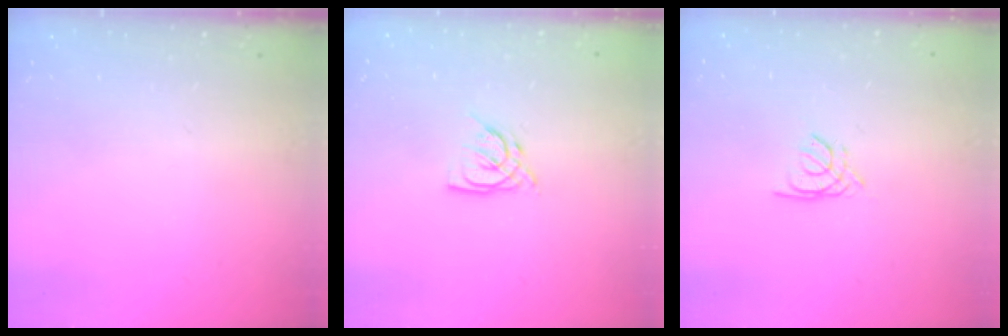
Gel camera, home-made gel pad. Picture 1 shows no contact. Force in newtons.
{"total": 5.4, "press": 5.4, "slide": 0.1}
{"total": 1.4, "press": 1.4, "slide": 0.3}